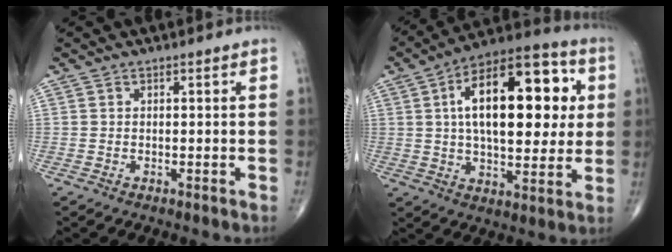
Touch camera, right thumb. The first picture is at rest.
{"total": 23.9, "force": [4.6, 11.7, 20.3], "torque": [-0.286, 0.009, 0.061]}